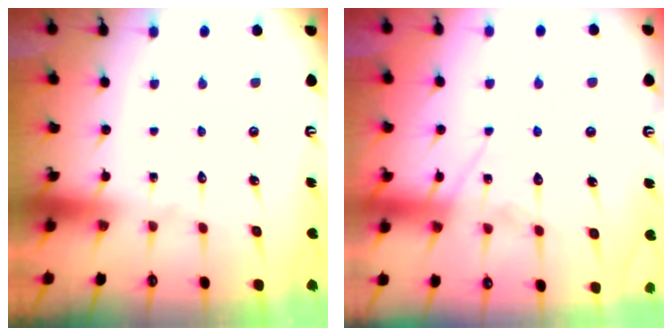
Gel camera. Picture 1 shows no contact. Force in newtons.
{"total": 11.9, "press": 11.9, "slide": 1.1}